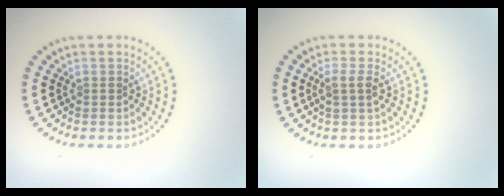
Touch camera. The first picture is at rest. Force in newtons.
{"total": 1.5, "press": 1.4, "slide": 0.6}